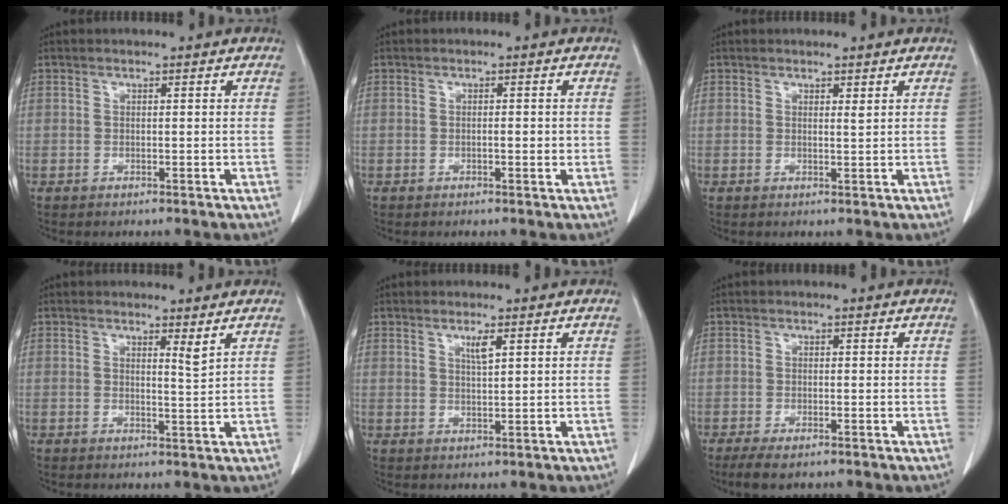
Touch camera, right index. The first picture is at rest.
{"total": 1.3, "force": [-0.1, 0.4, 1.2], "torque": [-0.019, 0.001, -0.001]}
{"total": 0.6, "force": [0.4, 0.0, 0.5], "torque": [-0.010, -0.004, 0.007]}
{"total": 1.7, "force": [1.2, -0.2, 1.1], "torque": [-0.019, -0.013, 0.020]}
{"total": 2.0, "force": [1.1, 0.1, 1.7], "torque": [-0.035, -0.004, 0.021]}
{"total": 3.7, "force": [-2.7, 1.2, 2.3], "torque": [-0.045, -0.008, -0.040]}